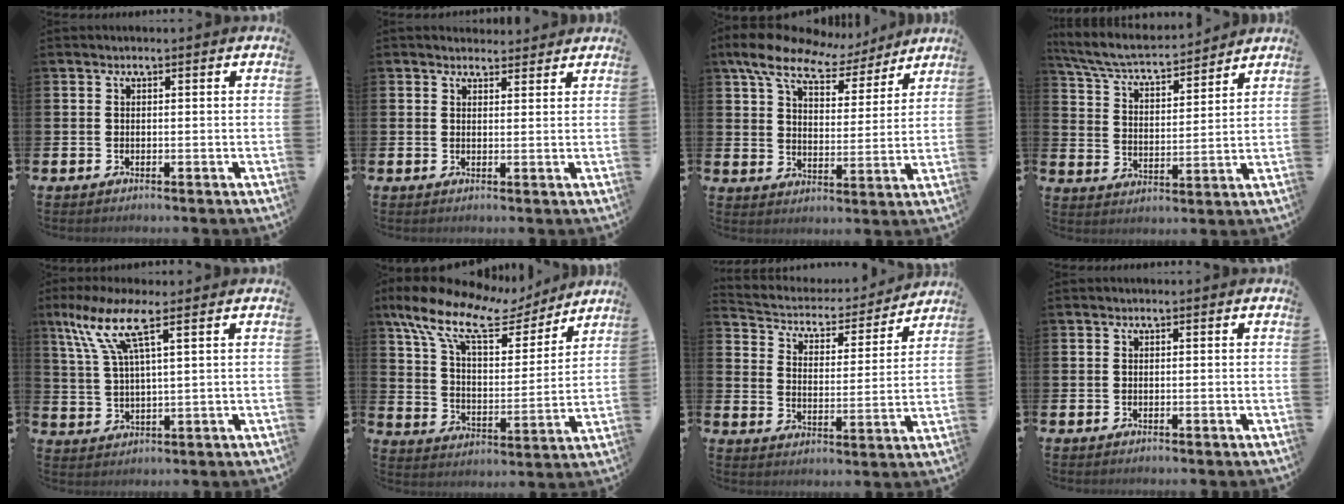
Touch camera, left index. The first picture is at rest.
{"total": 2.2, "force": [2.0, 0.7, -0.2], "torque": [0.009, -0.010, 0.036]}
{"total": 9.9, "force": [8.2, 4.0, 3.9], "torque": [-0.096, -0.048, 0.144]}
{"total": 5.9, "force": [5.6, 1.0, 1.8], "torque": [-0.065, -0.042, 0.093]}
{"total": 8.9, "force": [5.5, 2.0, 6.7], "torque": [-0.142, -0.005, 0.097]}
{"total": 12.7, "force": [9.9, 4.9, 6.3], "torque": [-0.153, -0.055, 0.172]}
{"total": 4.7, "force": [4.4, 1.6, 0.7], "torque": [-0.047, -0.039, 0.069]}
{"total": 0.0}